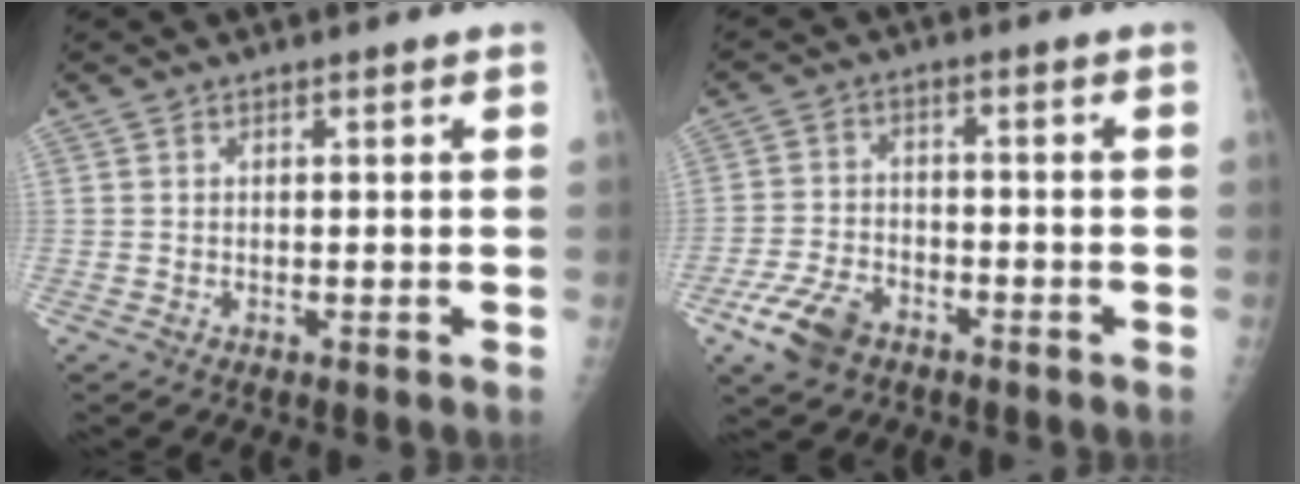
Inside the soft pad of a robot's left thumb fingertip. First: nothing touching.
{"total": 8.1, "force": [-4.9, 4.8, 4.3], "torque": [-0.085, 0.017, -0.089]}